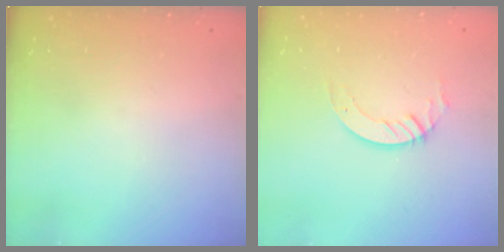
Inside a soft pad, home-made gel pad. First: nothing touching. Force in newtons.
{"total": 2.8, "press": 2.8, "slide": 0.2}